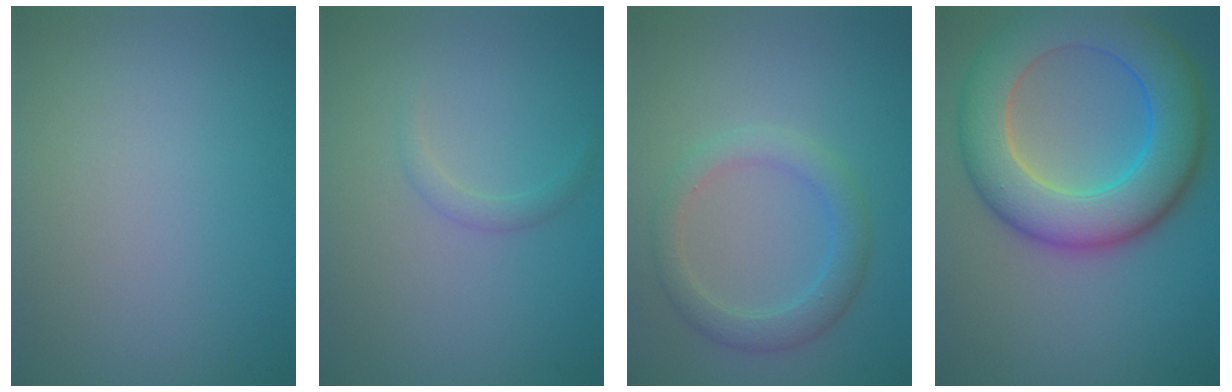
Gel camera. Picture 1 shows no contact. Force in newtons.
{"total": 1.0, "press": 1.0, "slide": 0.1}
{"total": 3.0, "press": 2.9, "slide": 0.3}
{"total": 10.2, "press": 10.2, "slide": 0.4}